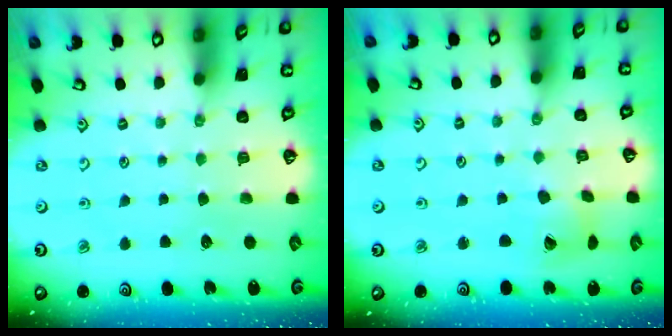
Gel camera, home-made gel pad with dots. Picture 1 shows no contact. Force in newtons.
{"total": 8.1, "press": 8.1, "slide": 1.0}